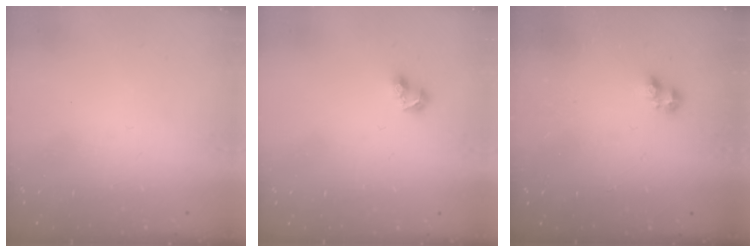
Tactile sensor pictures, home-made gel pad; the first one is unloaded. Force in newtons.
{"total": 3.6, "press": 3.5, "slide": 0.7}
{"total": 2.8, "press": 2.7, "slide": 0.5}